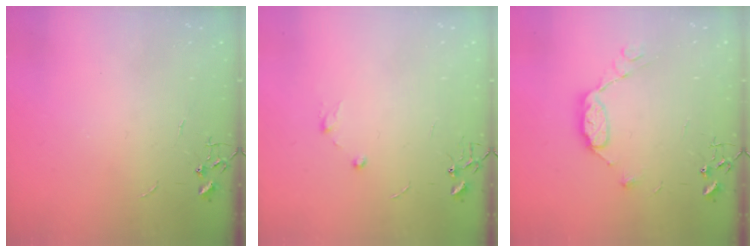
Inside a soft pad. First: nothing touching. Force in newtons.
{"total": 7.3, "press": 7.2, "slide": 1.2}
{"total": 10.1, "press": 10.0, "slide": 0.6}